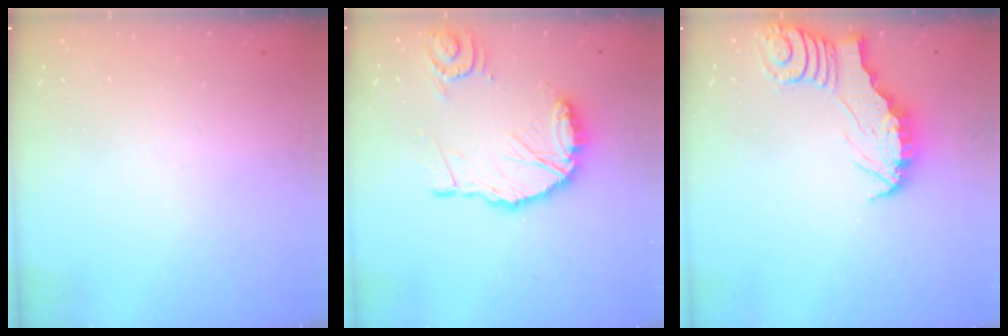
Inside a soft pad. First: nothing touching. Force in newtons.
{"total": 15.2, "press": 15.0, "slide": 2.1}
{"total": 2.6, "press": 2.6, "slide": 0.2}